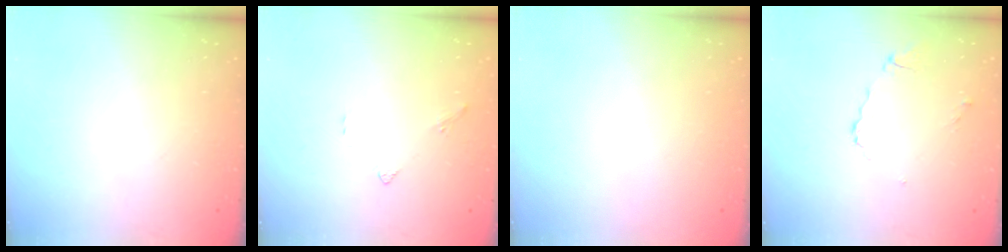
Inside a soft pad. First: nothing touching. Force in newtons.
{"total": 1.6, "press": 1.5, "slide": 0.5}
{"total": 1.8, "press": 1.8, "slide": 0.1}
{"total": 5.3, "press": 5.3, "slide": 0.3}